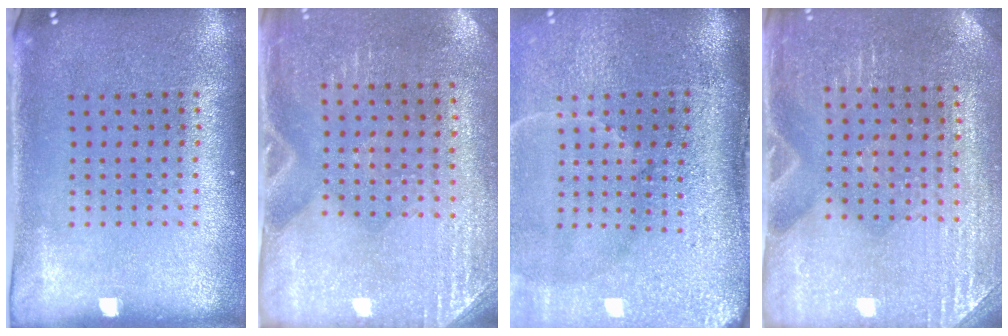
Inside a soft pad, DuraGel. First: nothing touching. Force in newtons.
{"total": 2.9, "press": 2.5, "slide": 1.4}
{"total": 4.8, "press": 4.0, "slide": 2.7}
{"total": 3.0, "press": 2.9, "slide": 0.3}